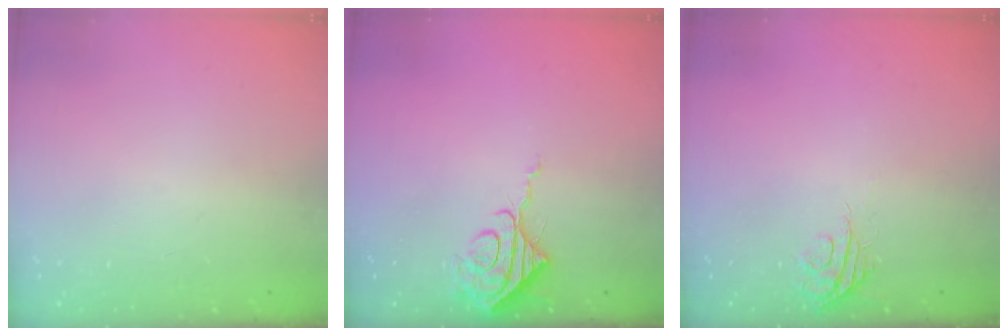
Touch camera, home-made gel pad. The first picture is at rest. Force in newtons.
{"total": 8.2, "press": 8.1, "slide": 0.9}
{"total": 5.7, "press": 5.7, "slide": 0.7}